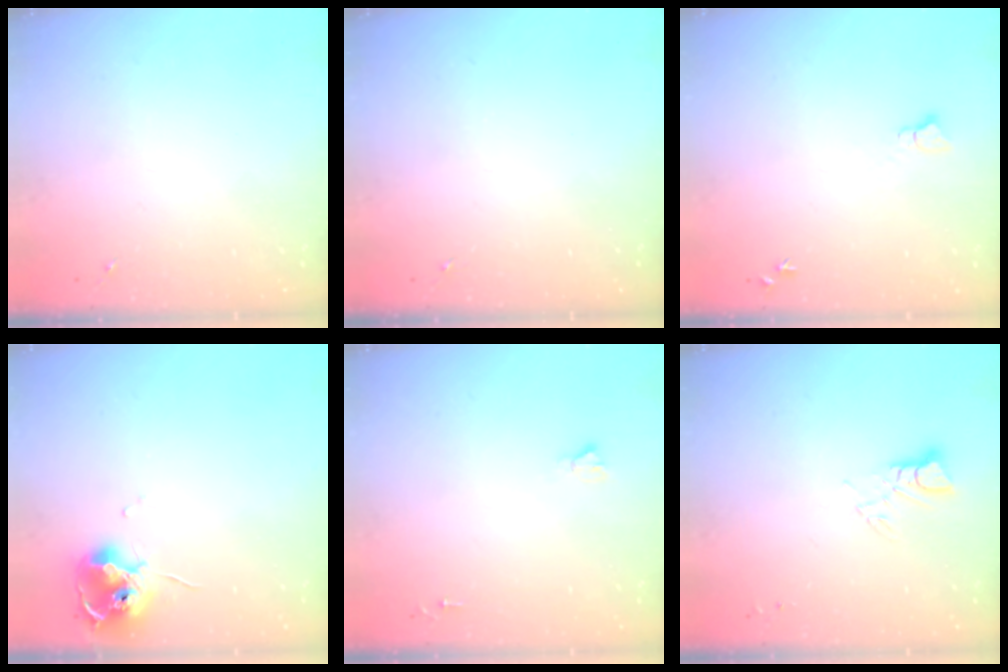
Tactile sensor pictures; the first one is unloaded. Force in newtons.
{"total": 0.0}
{"total": 4.1, "press": 4.0, "slide": 0.5}
{"total": 11.9, "press": 11.8, "slide": 1.2}
{"total": 1.8, "press": 1.8, "slide": 0.1}
{"total": 3.7, "press": 3.7, "slide": 0.4}